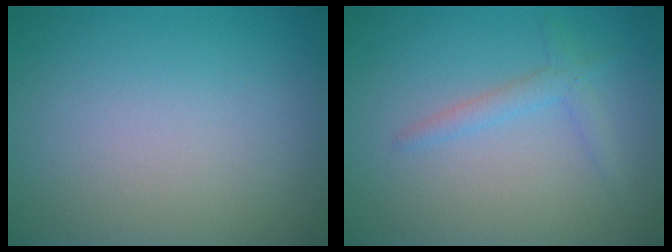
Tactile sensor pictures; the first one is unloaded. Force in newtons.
{"total": 1.6, "press": 1.6, "slide": 0.1}